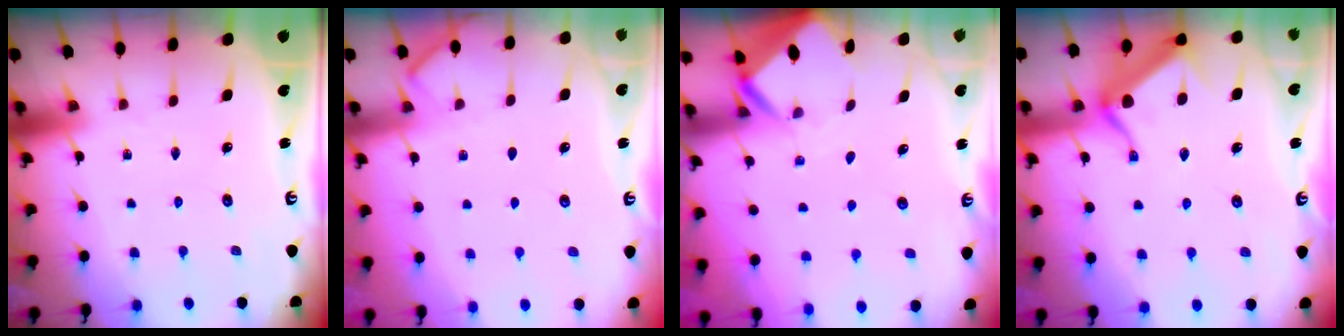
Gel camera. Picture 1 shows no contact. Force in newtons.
{"total": 3.4, "press": 3.4, "slide": 0.5}
{"total": 2.6, "press": 2.6, "slide": 0.2}
{"total": 12.1, "press": 12.1, "slide": 0.3}